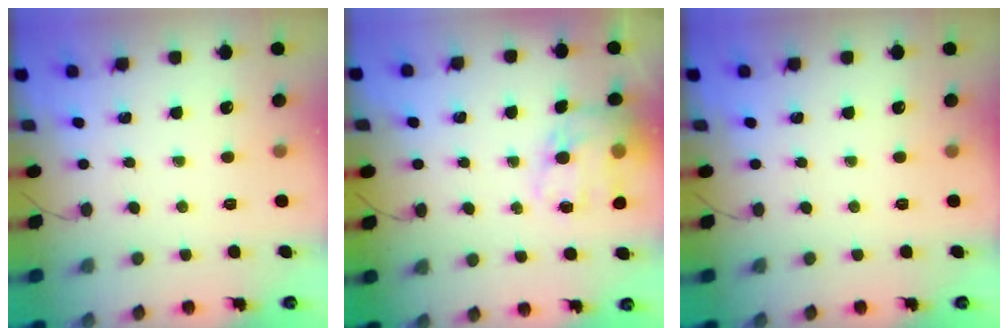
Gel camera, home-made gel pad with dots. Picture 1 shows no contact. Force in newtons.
{"total": 14.2, "press": 13.7, "slide": 3.5}
{"total": 0.0}